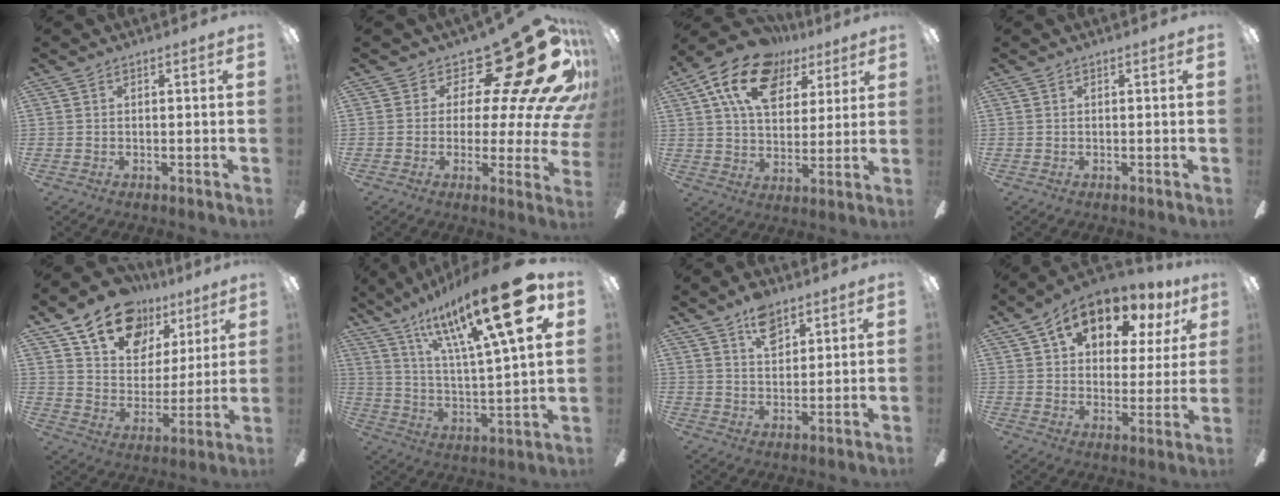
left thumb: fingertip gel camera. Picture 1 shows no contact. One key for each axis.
{"total": 23.1, "fx": 12.2, "fy": 8.8, "fz": 17.6, "tx": -0.226, "ty": -0.100, "tz": 0.212}
{"total": 17.4, "fx": 9.2, "fy": 10.9, "fz": 9.9, "tx": -0.170, "ty": -0.025, "tz": 0.167}
{"total": 0.0}
{"total": 18.2, "fx": 12.4, "fy": 11.0, "fz": 7.4, "tx": -0.126, "ty": -0.073, "tz": 0.227}
{"total": 25.5, "fx": 14.6, "fy": 5.7, "fz": 20.1, "tx": -0.319, "ty": -0.081, "tz": 0.224}
{"total": 8.0, "fx": 5.2, "fy": 4.5, "fz": 4.1, "tx": -0.055, "ty": -0.019, "tz": 0.091}
{"total": 13.2, "fx": 9.4, "fy": 6.8, "fz": 6.3, "tx": -0.107, "ty": -0.048, "tz": 0.169}